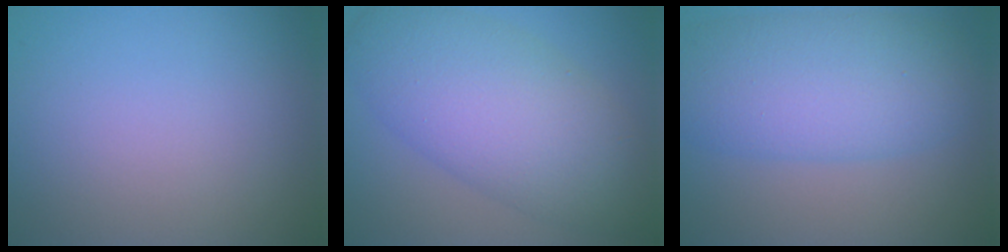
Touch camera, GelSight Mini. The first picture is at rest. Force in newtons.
{"total": 9.6, "press": 9.6, "slide": 0.2}
{"total": 8.0, "press": 8.0, "slide": 0.2}